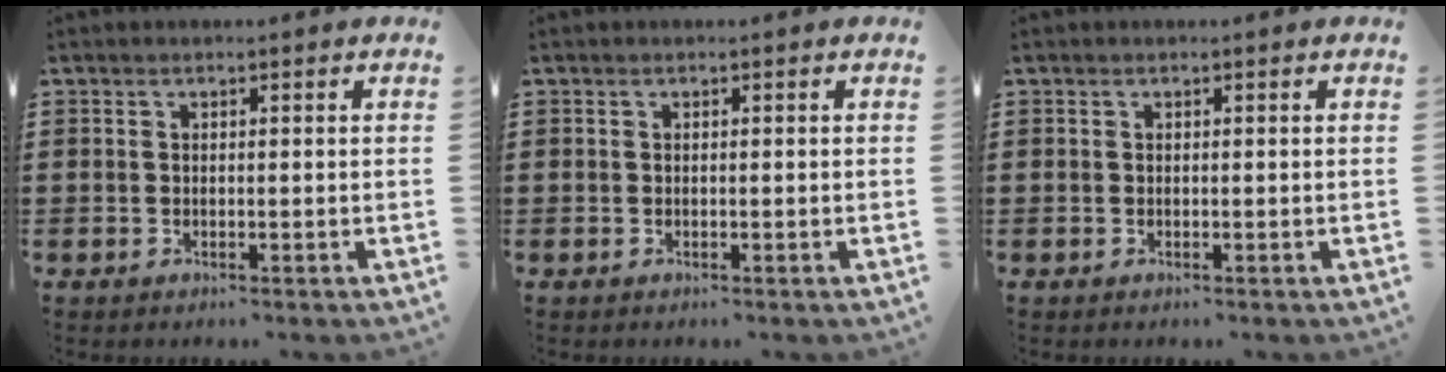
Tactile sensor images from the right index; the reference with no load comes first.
{"total": 0.0}
{"total": 0.0}